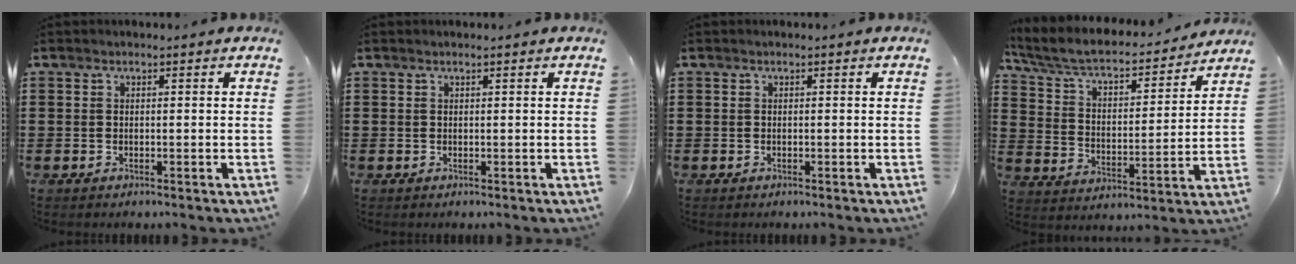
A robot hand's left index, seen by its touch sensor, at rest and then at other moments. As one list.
[{"total": 0.0}, {"total": 0.0}, {"total": 5.5, "force": [4.7, 1.3, 2.6], "torque": [-0.074, -0.035, 0.073]}]